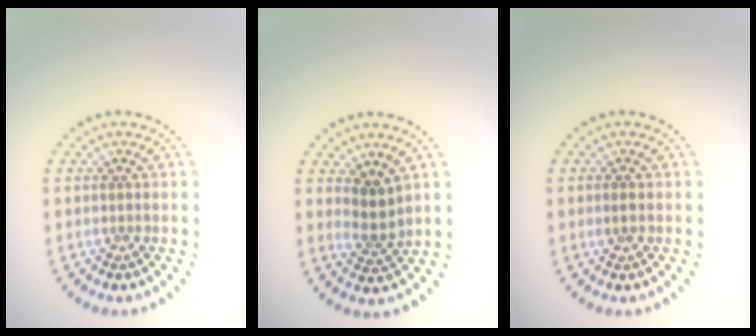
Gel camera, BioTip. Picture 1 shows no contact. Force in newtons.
{"total": 2.4, "press": 2.0, "slide": 1.4}
{"total": 0.8, "press": 0.8, "slide": 0.1}